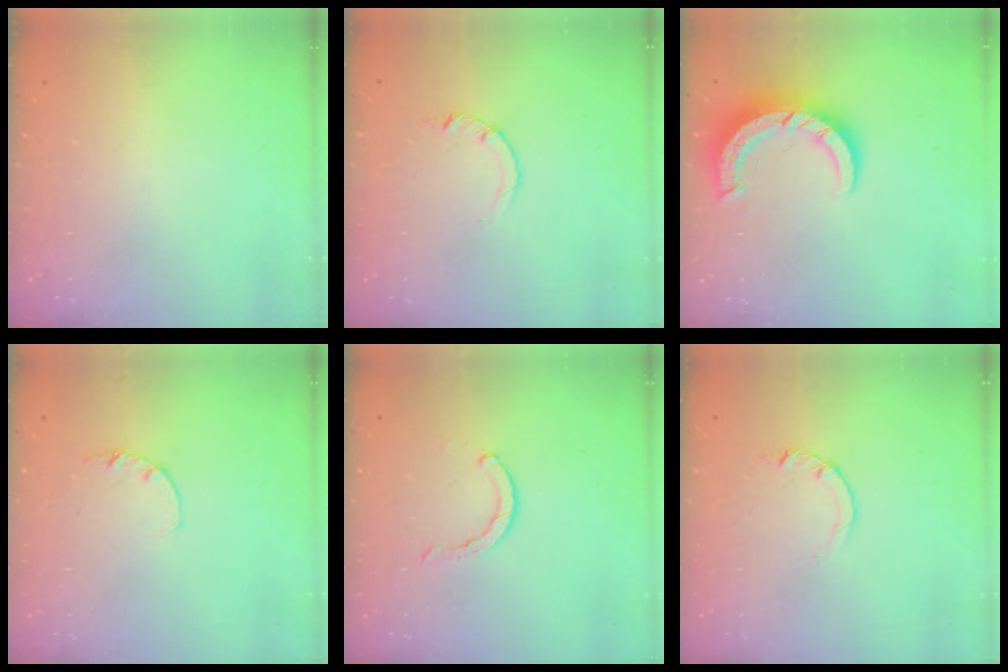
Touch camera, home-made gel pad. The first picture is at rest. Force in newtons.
{"total": 0.9, "press": 0.8, "slide": 0.2}
{"total": 8.9, "press": 8.8, "slide": 1.1}
{"total": 2.2, "press": 2.2, "slide": 0.4}
{"total": 2.1, "press": 2.1, "slide": 0.3}
{"total": 0.9, "press": 0.8, "slide": 0.2}